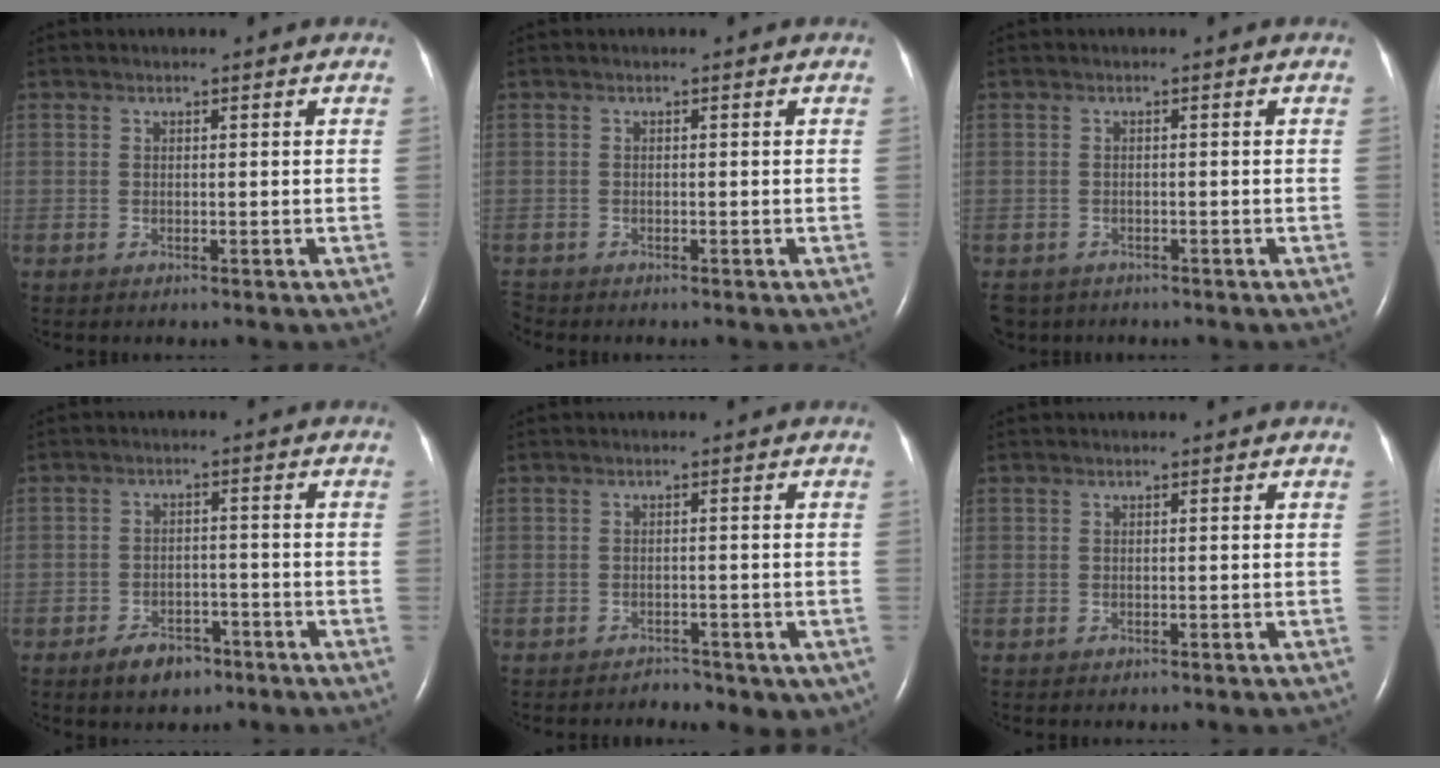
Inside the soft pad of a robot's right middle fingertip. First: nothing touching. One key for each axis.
{"total": 1.3, "fx": -1.3, "fy": 0.3, "fz": 0.0, "tx": -0.002, "ty": -0.005, "tz": -0.021}
{"total": 4.2, "fx": -3.3, "fy": 2.6, "fz": 0.3, "tx": -0.005, "ty": -0.002, "tz": -0.052}
{"total": 5.2, "fx": -3.6, "fy": 2.8, "fz": 2.5, "tx": -0.047, "ty": 0.003, "tz": -0.052}
{"total": 4.4, "fx": -3.2, "fy": 2.7, "fz": 1.5, "tx": -0.010, "ty": 0.012, "tz": -0.037}
{"total": 1.0, "fx": -0.8, "fy": 0.4, "fz": 0.4, "tx": -0.011, "ty": -0.001, "tz": -0.007}